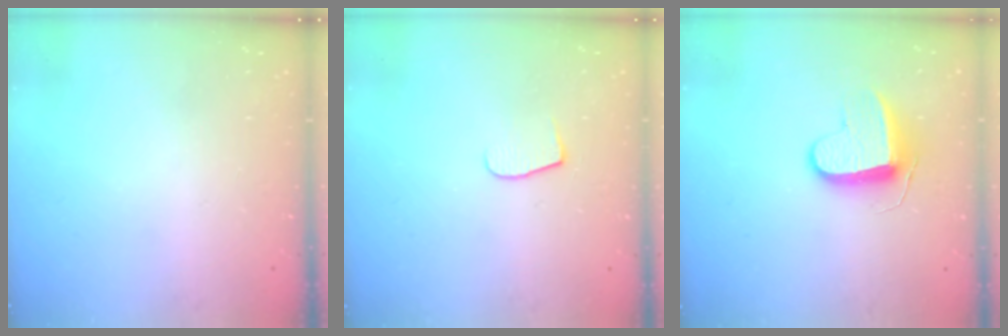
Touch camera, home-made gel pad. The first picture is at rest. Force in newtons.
{"total": 7.5, "press": 7.5, "slide": 0.6}
{"total": 9.6, "press": 9.6, "slide": 0.2}